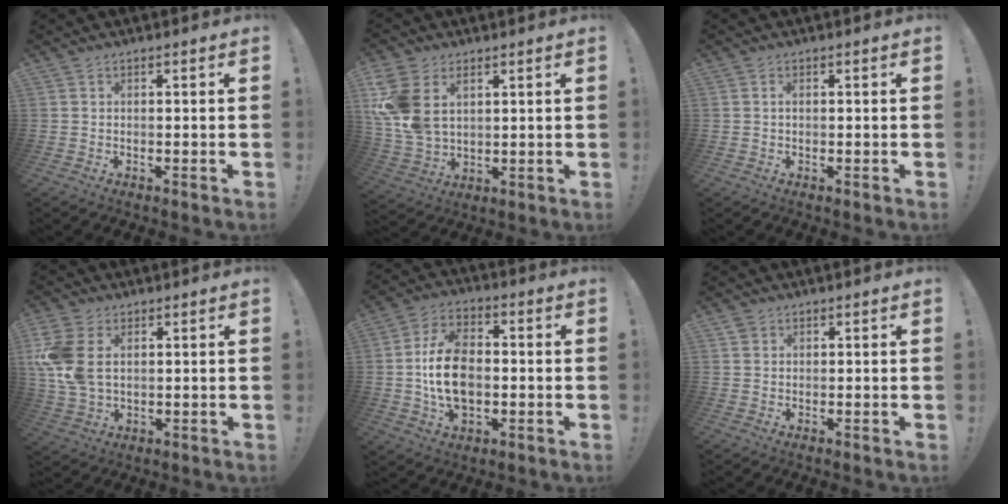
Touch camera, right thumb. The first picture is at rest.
{"total": 12.3, "force": [4.5, 8.4, 7.8], "torque": [-0.154, -0.019, 0.089]}
{"total": 0.5, "force": [-0.1, 0.2, 0.4], "torque": [-0.011, 0.003, -0.003]}
{"total": 11.6, "force": [2.7, 7.8, 8.1], "torque": [-0.173, -0.006, 0.052]}
{"total": 15.9, "force": [-1.2, 11.0, 11.4], "torque": [-0.194, 0.007, -0.024]}
{"total": 1.4, "force": [1.0, 0.9, 0.2], "torque": [0.003, -0.003, 0.017]}